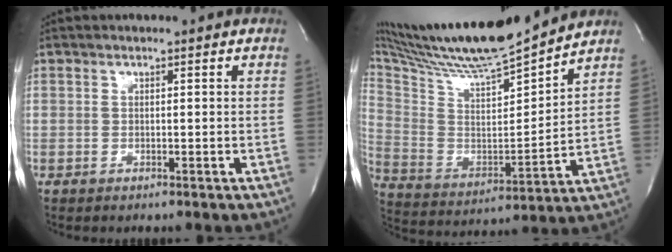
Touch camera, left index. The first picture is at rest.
{"total": 21.3, "force": [19.0, 1.2, 9.6], "torque": [-0.182, -0.009, 0.325]}